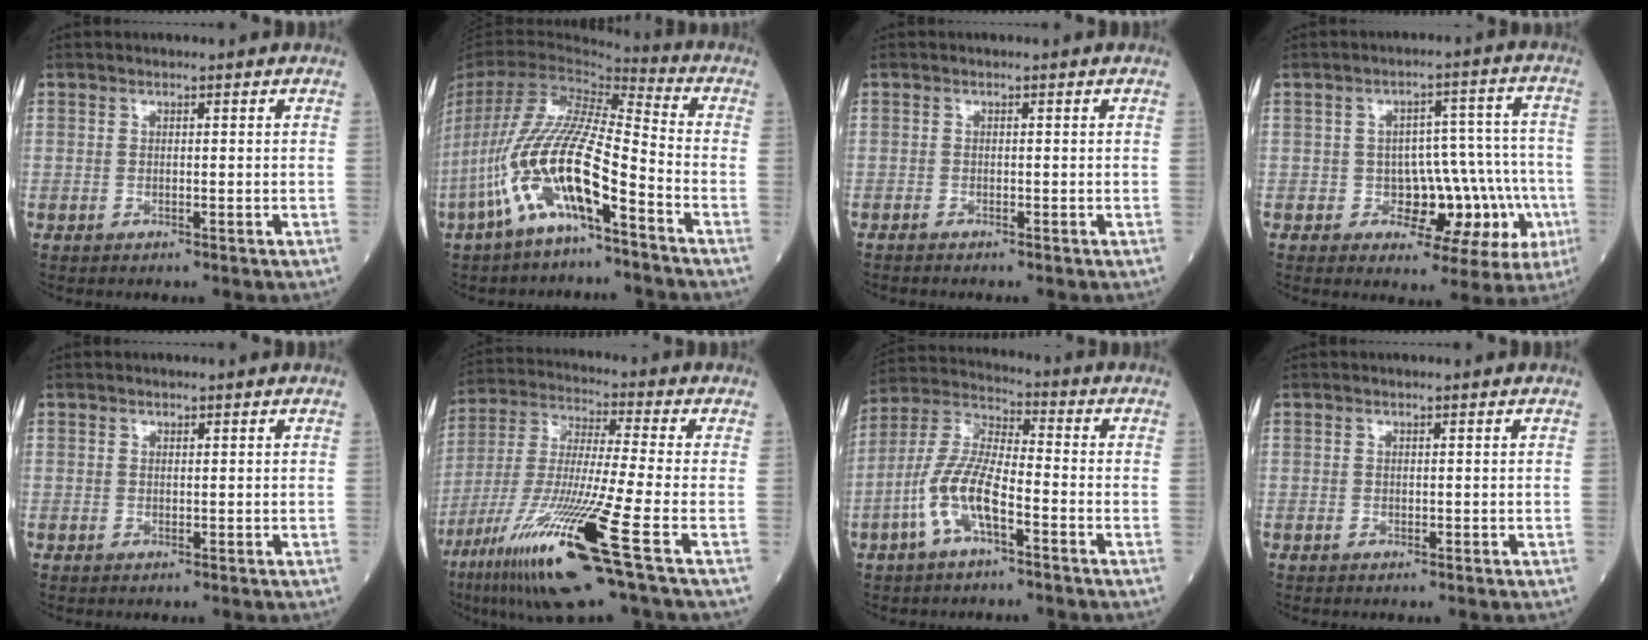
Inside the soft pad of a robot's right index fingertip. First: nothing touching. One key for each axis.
{"total": 18.1, "fx": -8.3, "fy": 3.9, "fz": 15.6, "tx": -0.344, "ty": -0.009, "tz": -0.155}
{"total": 1.2, "fx": -1.1, "fy": 0.1, "fz": 0.4, "tx": -0.011, "ty": -0.003, "tz": -0.017}
{"total": 10.9, "fx": -3.4, "fy": 5.9, "fz": 8.5, "tx": -0.086, "ty": 0.033, "tz": -0.036}
{"total": 0.0}
{"total": 18.8, "fx": -9.5, "fy": -0.8, "fz": 16.2, "tx": -0.341, "ty": -0.051, "tz": -0.181}
{"total": 10.1, "fx": -4.2, "fy": 2.8, "fz": 8.8, "tx": -0.203, "ty": 0.010, "tz": -0.083}
{"total": 0.0}